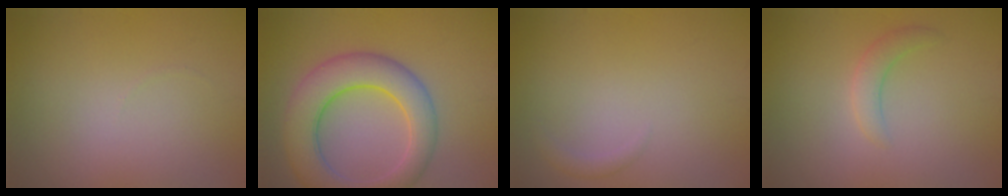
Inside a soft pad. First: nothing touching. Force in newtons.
{"total": 7.4, "press": 7.4, "slide": 0.5}
{"total": 0.8, "press": 0.8, "slide": 0.1}
{"total": 1.8, "press": 1.8, "slide": 0.1}